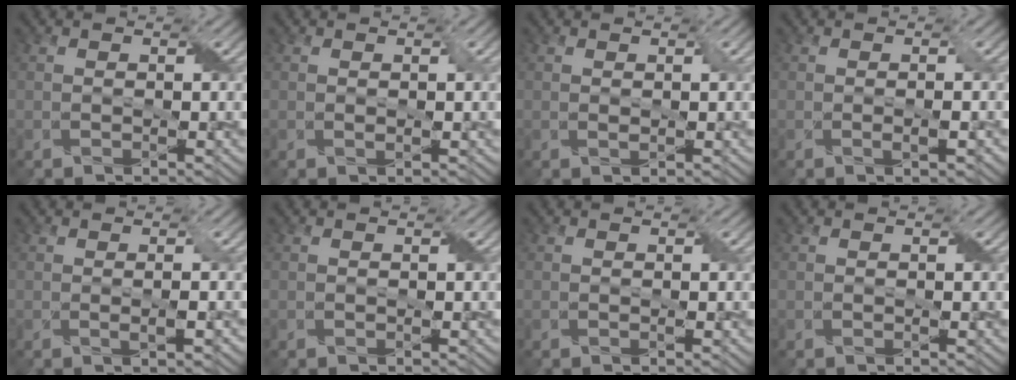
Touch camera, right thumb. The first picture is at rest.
{"total": 0.8, "force": [0.1, 0.2, 0.7], "torque": [-0.014, -0.002, 0.002]}
{"total": 0.7, "force": [0.2, 0.2, 0.7], "torque": [-0.015, -0.002, 0.006]}
{"total": 1.4, "force": [-0.3, 0.1, 1.3], "torque": [-0.025, -0.002, -0.003]}
{"total": 1.5, "force": [-0.1, 0.0, 1.5], "torque": [-0.033, 0.001, -0.001]}
{"total": 0.0}
{"total": 0.6, "force": [-0.1, -0.1, 0.6], "torque": [-0.009, -0.001, -0.002]}
{"total": 0.0}